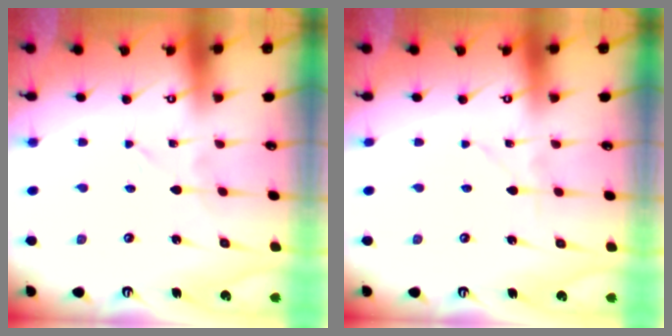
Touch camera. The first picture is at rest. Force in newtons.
{"total": 0.6, "press": 0.6, "slide": 0.0}